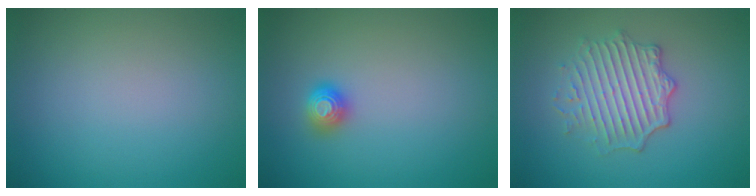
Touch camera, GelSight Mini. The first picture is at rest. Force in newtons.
{"total": 1.4, "press": 1.4, "slide": 0.4}
{"total": 4.1, "press": 3.6, "slide": 1.8}